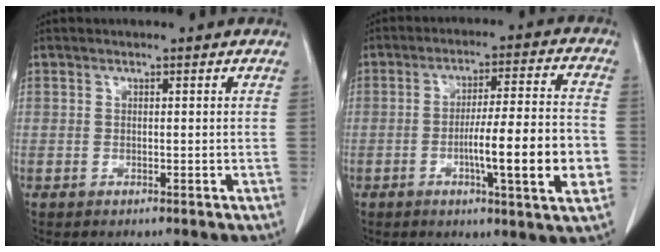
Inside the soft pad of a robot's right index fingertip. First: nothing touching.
{"total": 13.4, "force": [-3.3, 0.5, 13.0], "torque": [-0.199, -0.003, -0.054]}